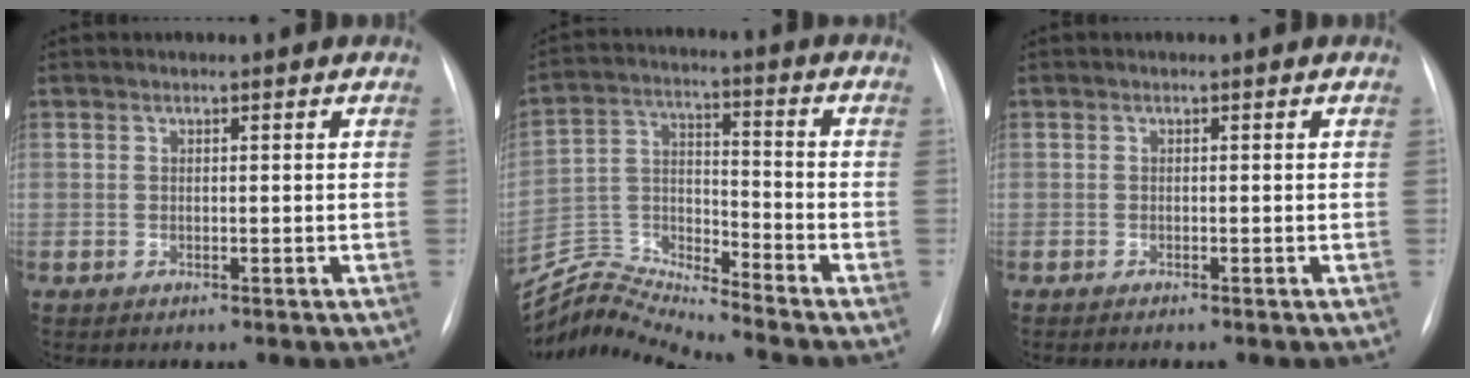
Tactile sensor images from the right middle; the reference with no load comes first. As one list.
[{"total": 11.7, "force": [-11.5, -1.9, 0.5], "torque": [-0.015, 0.039, -0.224]}, {"total": 1.2, "force": [-1.0, 0.0, 0.7], "torque": [-0.007, -0.003, -0.010]}]